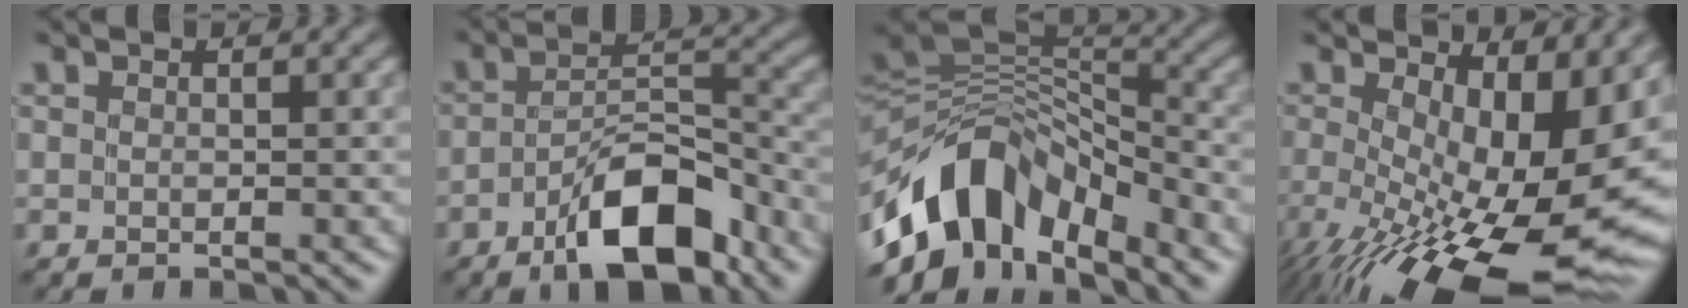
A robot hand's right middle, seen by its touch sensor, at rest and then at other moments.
{"total": 8.5, "force": [-5.1, 3.2, 5.9], "torque": [-0.097, 0.011, -0.088]}
{"total": 10.6, "force": [-6.1, 6.3, 5.9], "torque": [-0.098, 0.011, -0.113]}
{"total": 17.1, "force": [-2.8, 8.0, 14.9], "torque": [-0.214, -0.038, -0.026]}